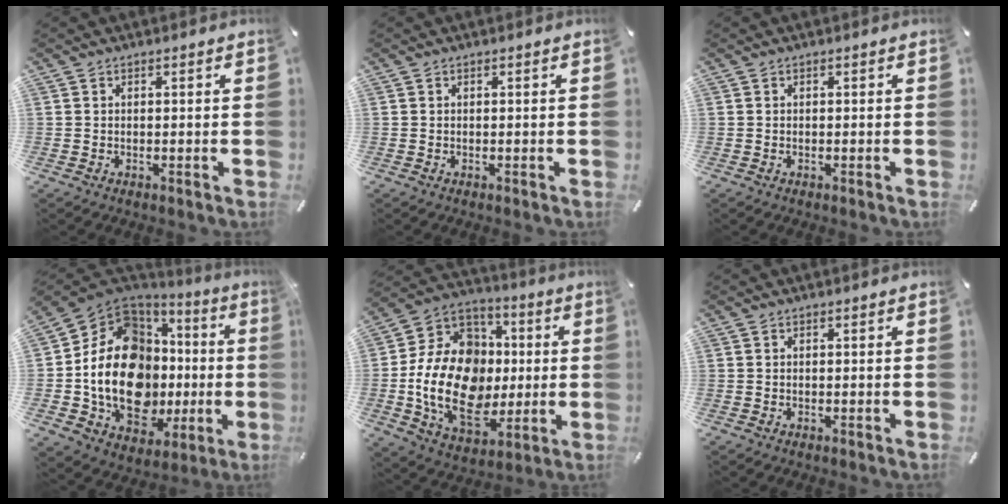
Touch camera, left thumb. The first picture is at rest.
{"total": 0.0}
{"total": 0.0}
{"total": 22.1, "force": [-1.7, 15.4, 15.7], "torque": [-0.328, -0.023, -0.024]}
{"total": 22.3, "force": [-2.6, 17.1, 14.1], "torque": [-0.281, 0.005, -0.032]}
{"total": 0.0}